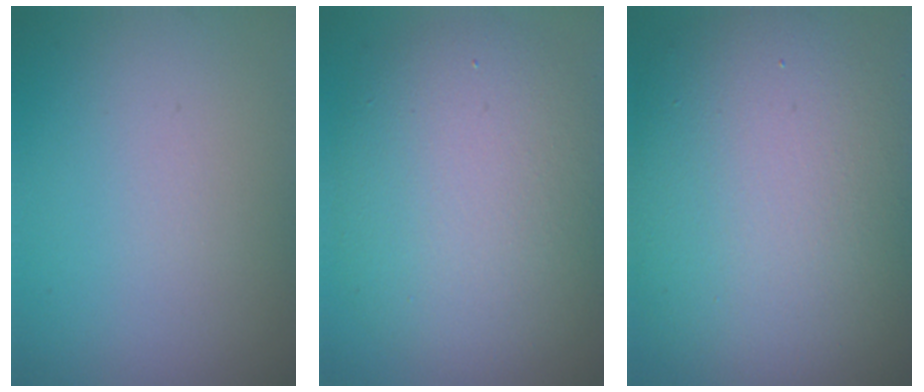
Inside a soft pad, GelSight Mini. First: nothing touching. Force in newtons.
{"total": 10.5, "press": 10.5, "slide": 0.1}
{"total": 13.8, "press": 13.8, "slide": 1.1}